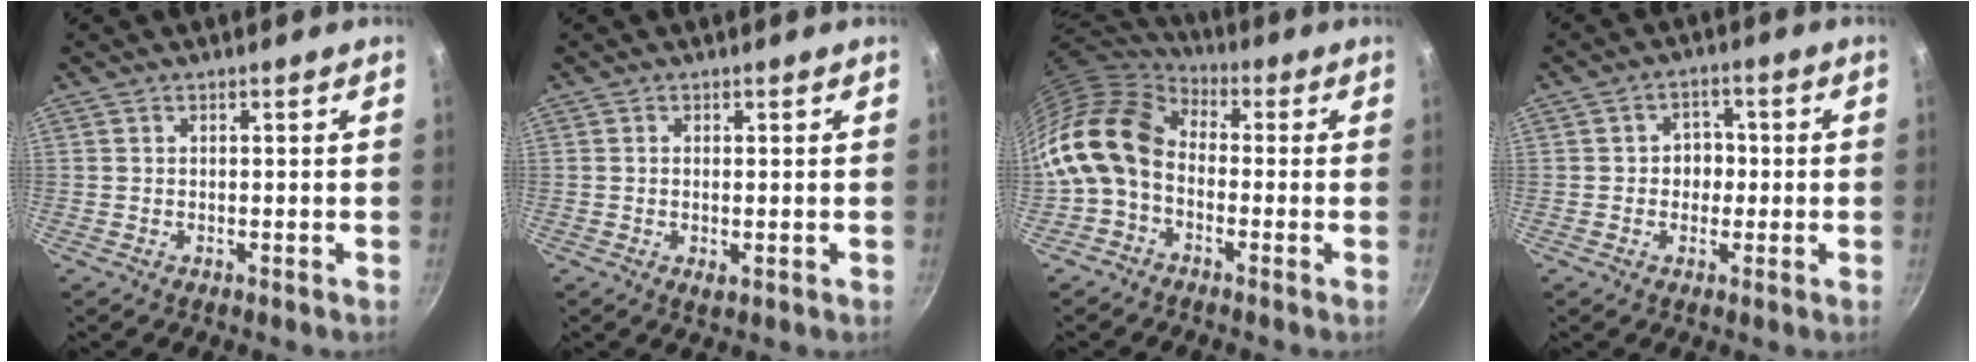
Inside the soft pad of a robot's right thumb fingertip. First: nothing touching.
{"total": 1.7, "force": [-0.2, 0.6, 1.5], "torque": [-0.028, -0.005, -0.004]}
{"total": 14.5, "force": [-1.6, 10.6, 9.7], "torque": [-0.177, 0.035, -0.051]}
{"total": 4.6, "force": [-0.2, 4.0, 2.4], "torque": [-0.002, 0.009, -0.007]}